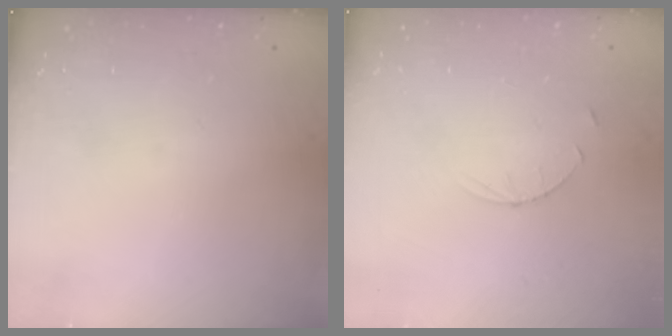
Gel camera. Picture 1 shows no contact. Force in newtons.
{"total": 3.0, "press": 2.9, "slide": 0.4}